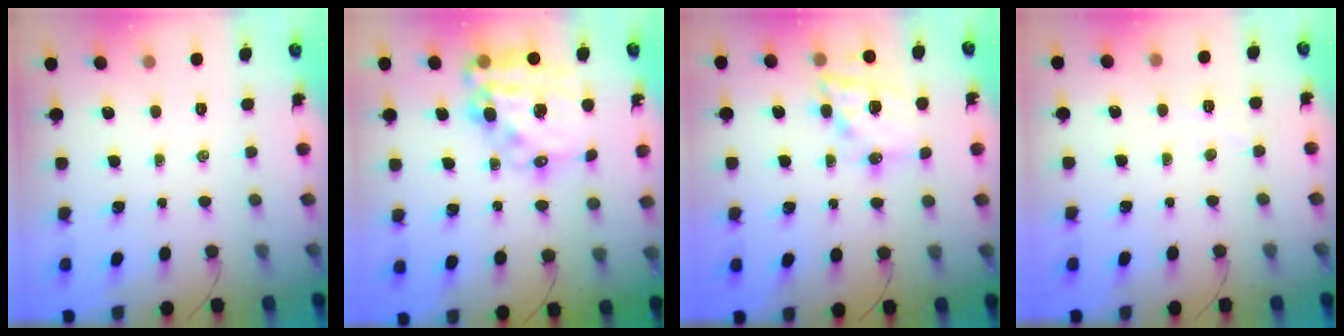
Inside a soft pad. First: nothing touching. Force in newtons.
{"total": 21.1, "press": 20.7, "slide": 4.4}
{"total": 15.9, "press": 15.5, "slide": 3.9}
{"total": 2.5, "press": 2.4, "slide": 0.6}